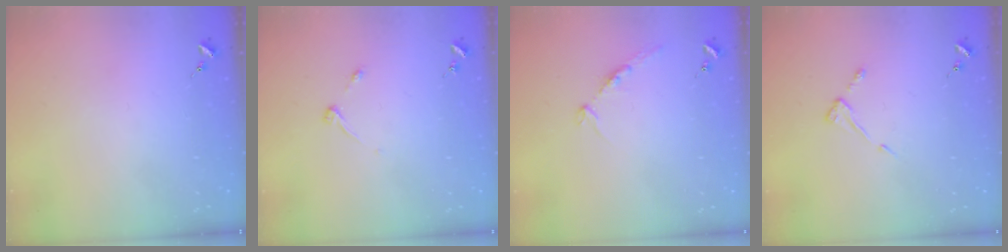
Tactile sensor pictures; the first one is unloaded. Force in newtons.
{"total": 3.9, "press": 3.8, "slide": 0.6}
{"total": 8.3, "press": 8.2, "slide": 0.9}
{"total": 4.4, "press": 4.3, "slide": 0.7}